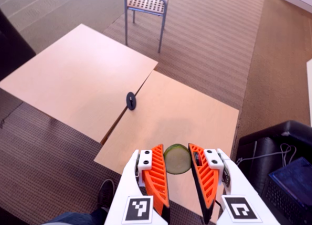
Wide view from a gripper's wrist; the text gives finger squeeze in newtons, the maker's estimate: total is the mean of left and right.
{"total": 11.8, "left": 12.2, "right": 11.3}